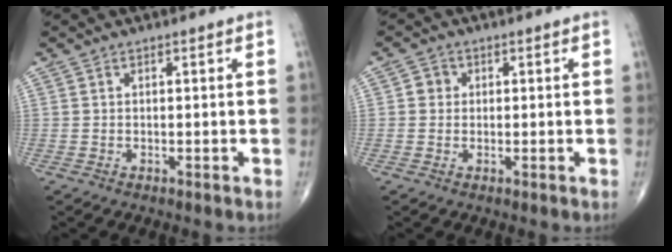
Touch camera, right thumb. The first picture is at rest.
{"total": 2.2, "force": [0.2, 2.1, 0.7], "torque": [0.002, 0.004, -0.001]}